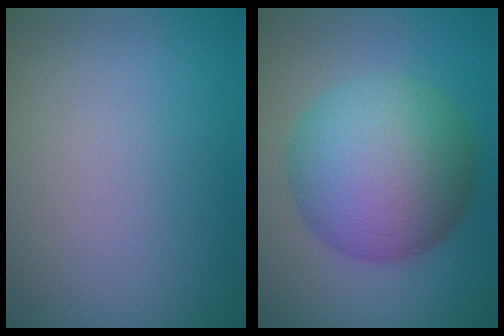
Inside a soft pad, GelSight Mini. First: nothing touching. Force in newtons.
{"total": 10.1, "press": 10.1, "slide": 0.3}